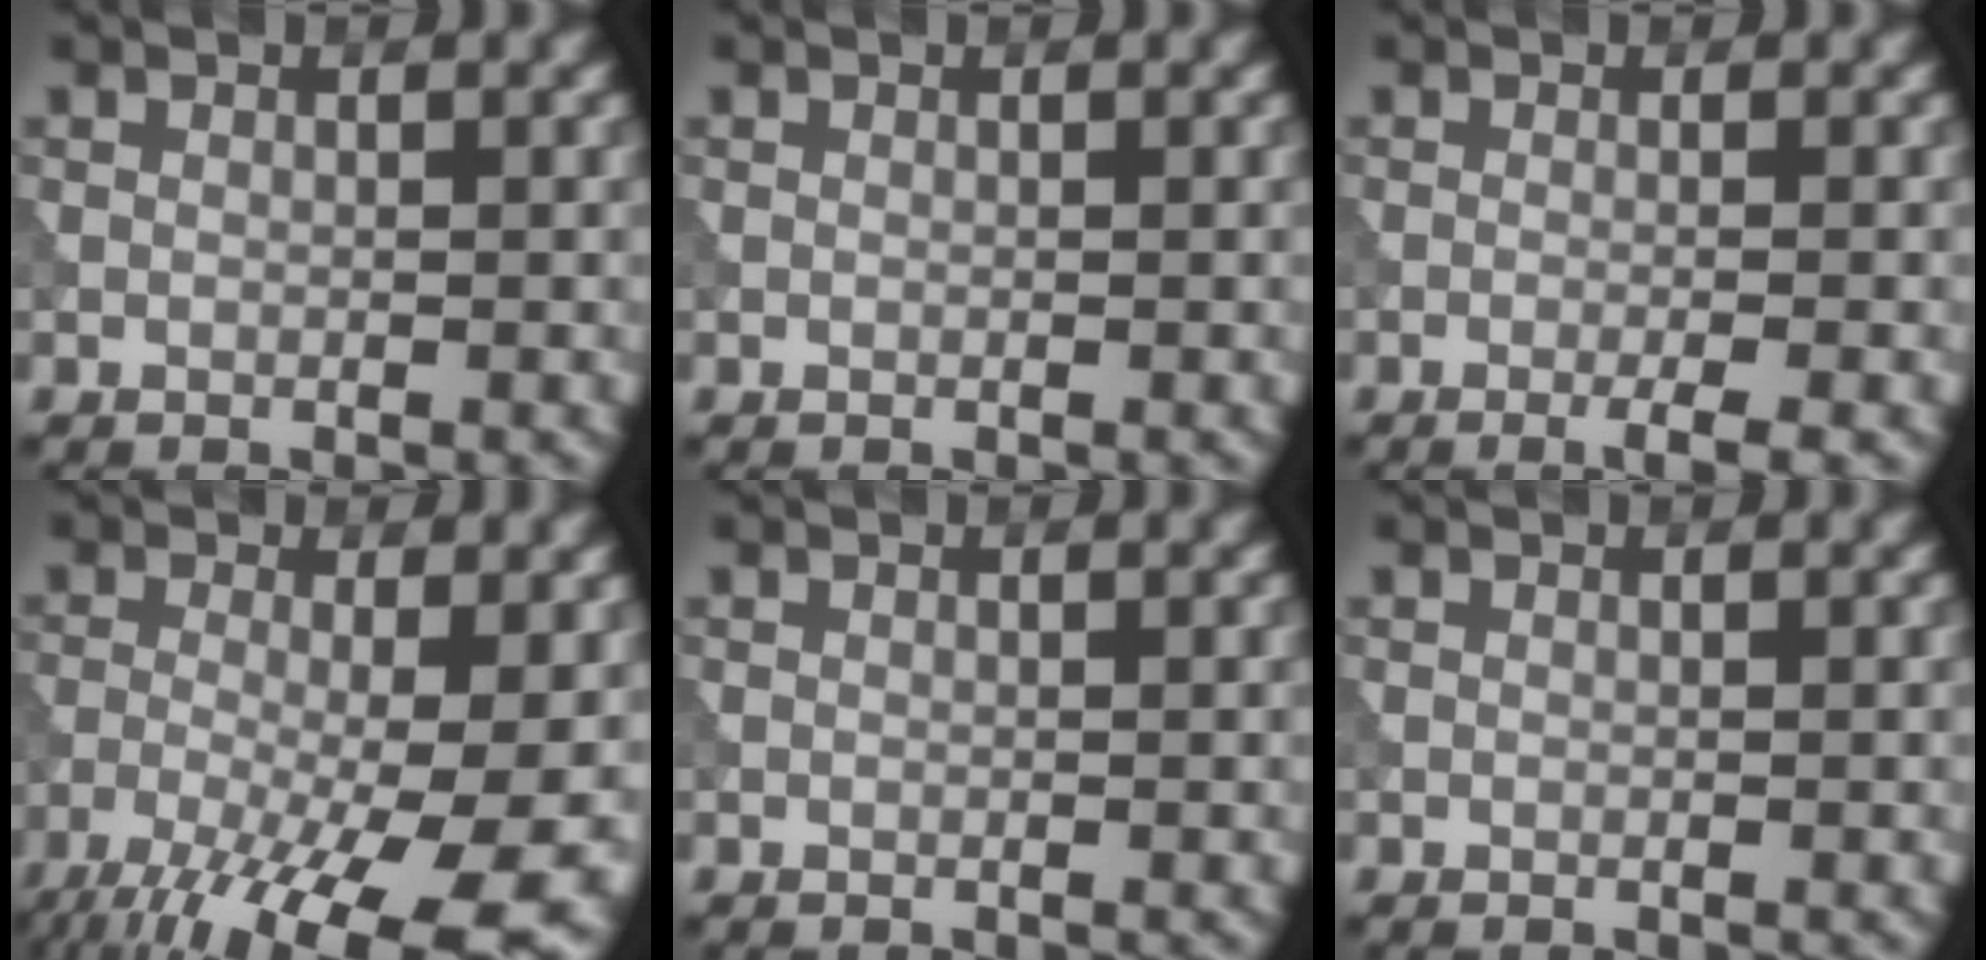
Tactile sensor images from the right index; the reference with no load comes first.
{"total": 0.0}
{"total": 2.3, "force": [-1.0, 0.4, 2.0], "torque": [-0.027, -0.001, -0.021]}
{"total": 15.1, "force": [-7.2, 4.7, 12.5], "torque": [-0.208, -0.019, -0.106]}
{"total": 0.0}
{"total": 0.0}